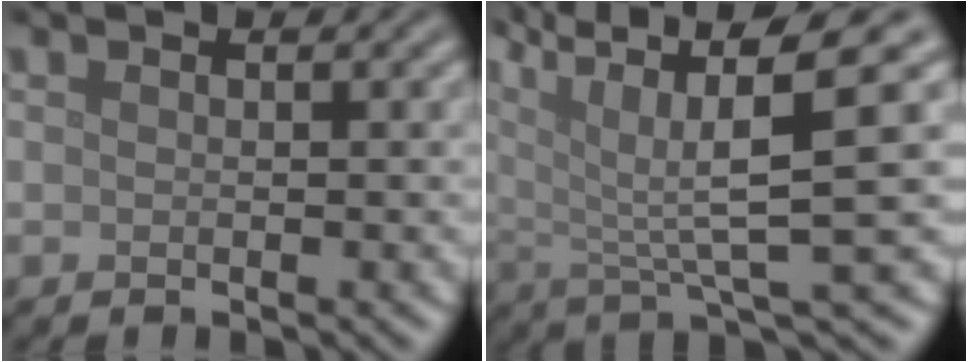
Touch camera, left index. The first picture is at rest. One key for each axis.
{"total": 9.7, "fx": 4.4, "fy": 2.0, "fz": 8.4, "tx": -0.142, "ty": 0.011, "tz": 0.079}